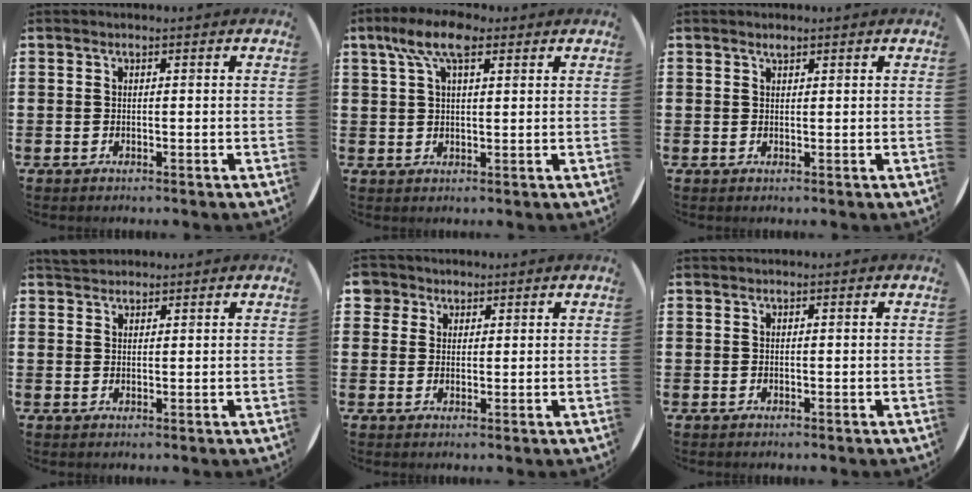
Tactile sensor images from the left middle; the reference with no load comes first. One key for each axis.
{"total": 7.3, "fx": 4.2, "fy": 3.0, "fz": 5.2, "tx": -0.105, "ty": 0.009, "tz": 0.074}
{"total": 0.7, "fx": 0.7, "fy": 0.1, "fz": 0.2, "tx": 0.005, "ty": -0.002, "tz": 0.011}
{"total": 1.8, "fx": 1.7, "fy": 0.5, "fz": 0.0, "tx": -0.003, "ty": 0.005, "tz": 0.034}
{"total": 2.7, "fx": 2.0, "fy": 1.9, "fz": 0.0, "tx": 0.000, "ty": 0.005, "tz": 0.036}
{"total": 0.0}